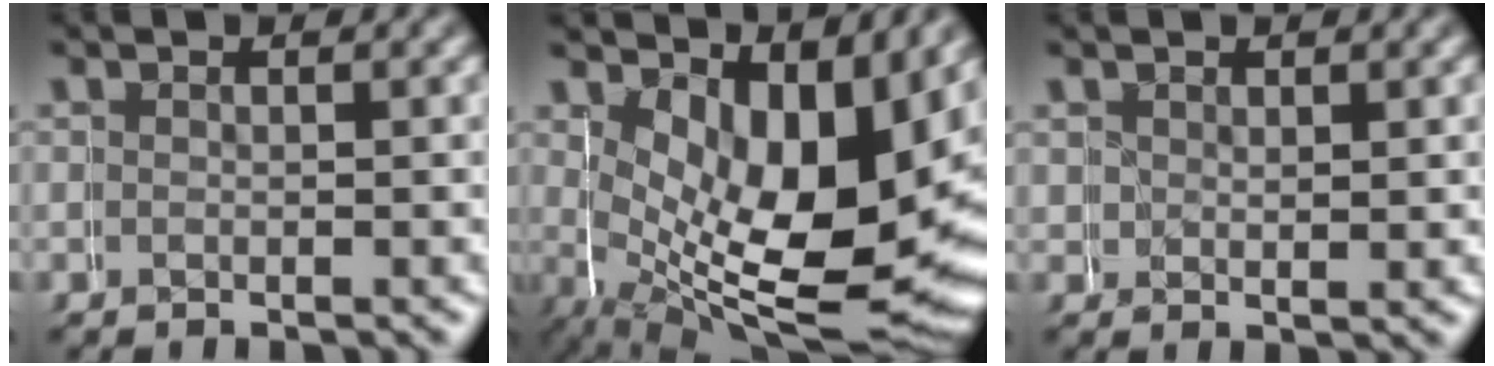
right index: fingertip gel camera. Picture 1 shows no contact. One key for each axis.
{"total": 13.7, "fx": 0.3, "fy": 6.6, "fz": 12.0, "tx": -0.193, "ty": -0.058, "tz": 0.044}
{"total": 1.7, "fx": 1.3, "fy": 0.7, "fz": 0.8, "tx": -0.019, "ty": -0.012, "tz": 0.028}